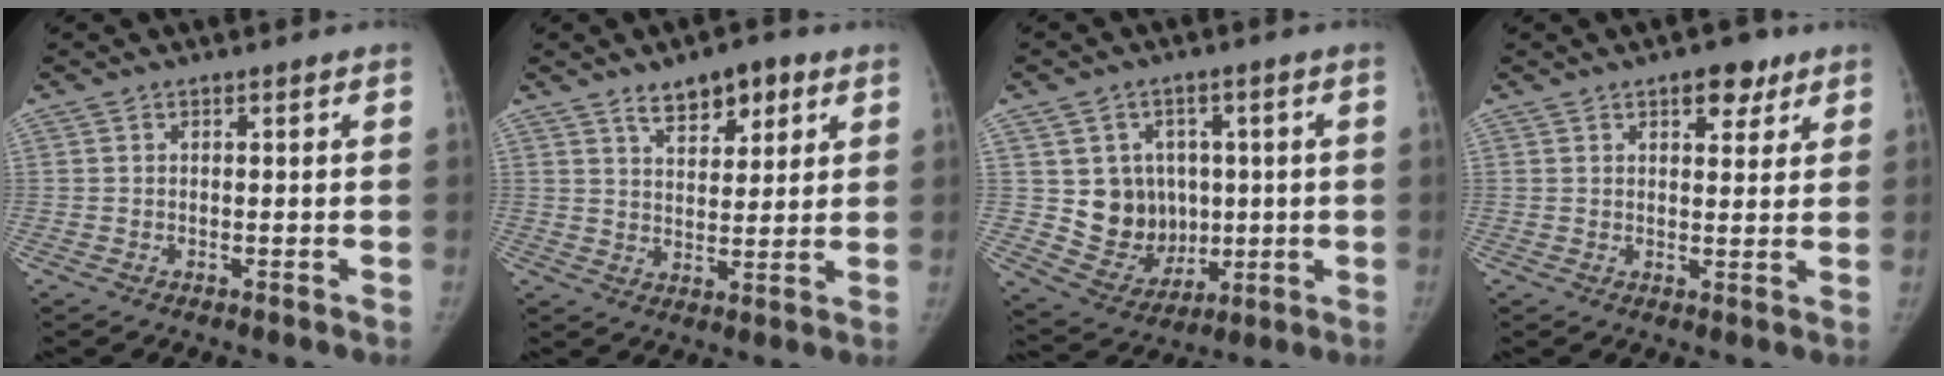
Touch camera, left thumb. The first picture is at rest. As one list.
[{"total": 8.3, "force": [5.0, 4.1, 5.1], "torque": [-0.044, -0.026, 0.079]}, {"total": 11.3, "force": [1.0, 10.2, 4.9], "torque": [-0.027, -0.003, 0.043]}, {"total": 5.5, "force": [3.3, 2.9, 3.3], "torque": [-0.016, -0.013, 0.042]}]